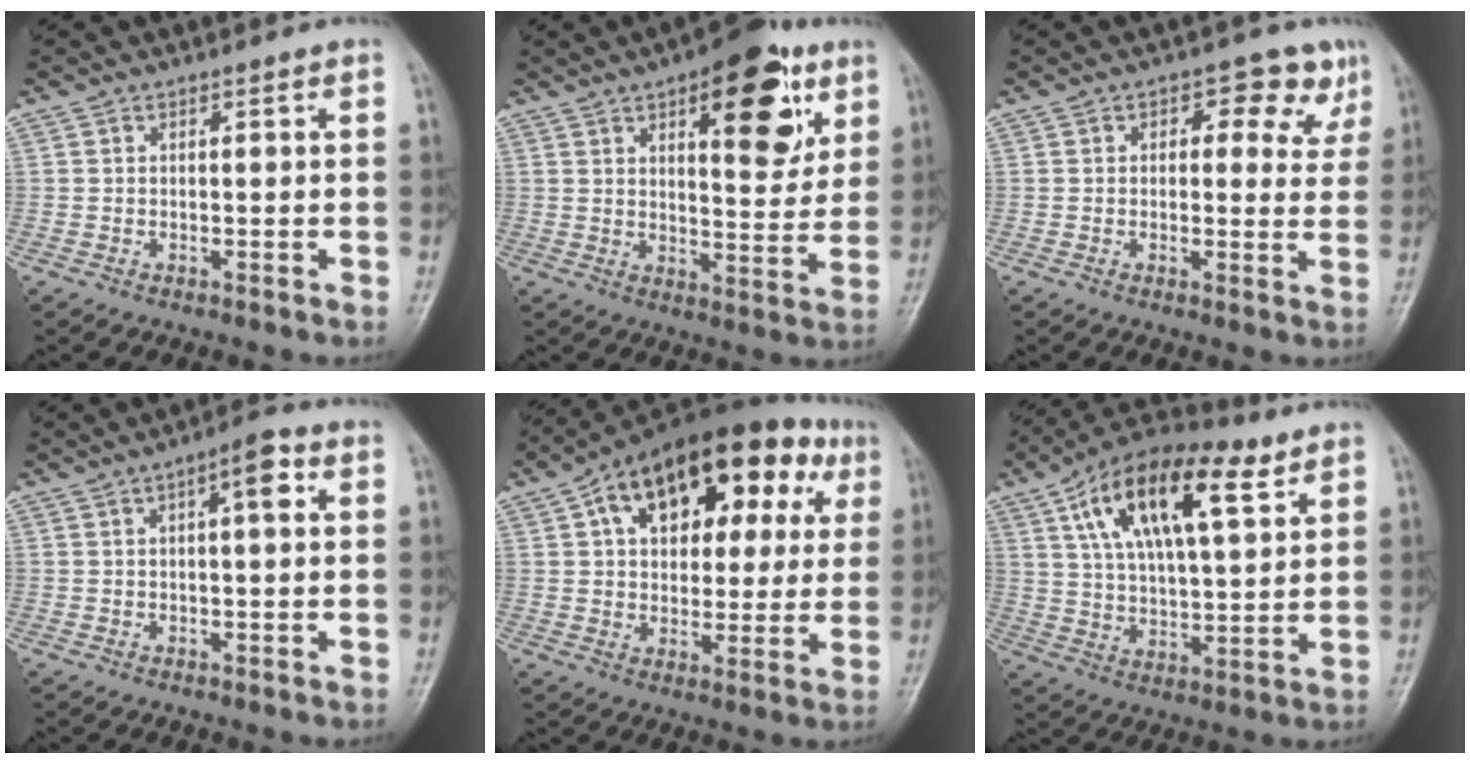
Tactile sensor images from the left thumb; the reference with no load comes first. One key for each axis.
{"total": 16.1, "fx": 7.6, "fy": 6.9, "fz": 12.5, "tx": -0.123, "ty": -0.027, "tz": 0.101}
{"total": 7.4, "fx": 3.4, "fy": 4.6, "fz": 4.7, "tx": -0.009, "ty": -0.007, "tz": 0.032}
{"total": 5.4, "fx": 1.6, "fy": 1.7, "fz": 4.9, "tx": -0.068, "ty": 0.012, "tz": 0.018}
{"total": 23.8, "fx": 8.8, "fy": 13.5, "fz": 17.6, "tx": -0.221, "ty": 0.033, "tz": 0.129}
{"total": 19.4, "fx": 9.0, "fy": 8.0, "fz": 15.2, "tx": -0.240, "ty": -0.009, "tz": 0.154}